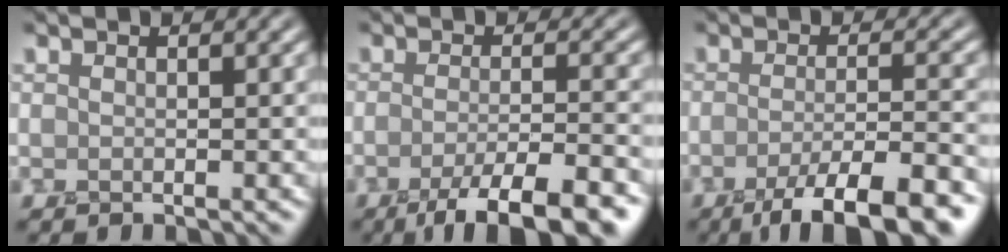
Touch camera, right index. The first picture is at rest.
{"total": 7.5, "force": [-4.3, 1.8, 5.9], "torque": [-0.083, -0.004, -0.071]}
{"total": 8.5, "force": [-4.9, 2.0, 6.6], "torque": [-0.092, -0.005, -0.081]}